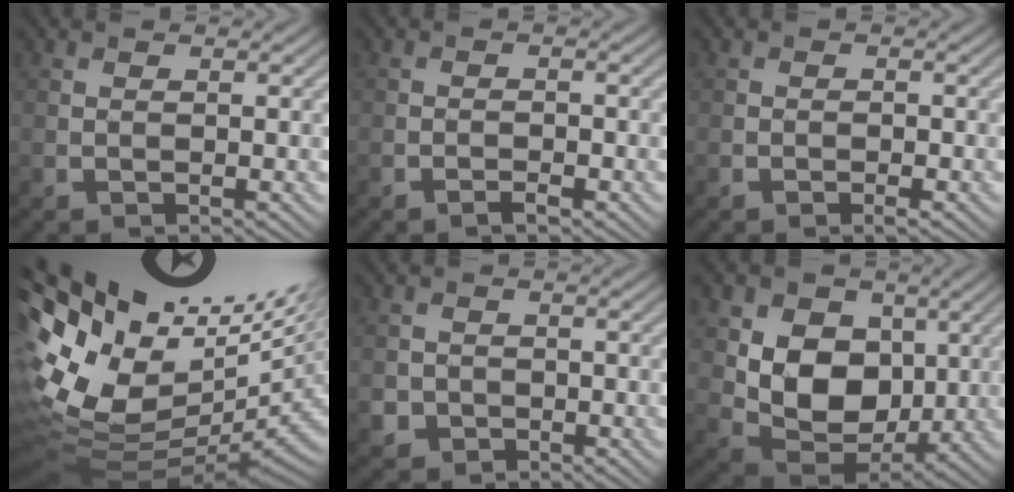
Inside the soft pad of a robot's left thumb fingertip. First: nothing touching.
{"total": 1.3, "force": [-0.9, 0.5, 0.8], "torque": [-0.012, -0.001, -0.018]}
{"total": 1.2, "force": [-0.8, 0.4, 0.8], "torque": [-0.011, -0.002, -0.012]}
{"total": 17.5, "force": [3.6, 8.6, 14.8], "torque": [-0.292, 0.006, 0.125]}
{"total": 2.3, "force": [-0.8, 2.2, 0.4], "torque": [-0.005, -0.005, -0.015]}
{"total": 10.6, "force": [1.8, 8.0, 6.8], "torque": [-0.144, -0.018, 0.026]}